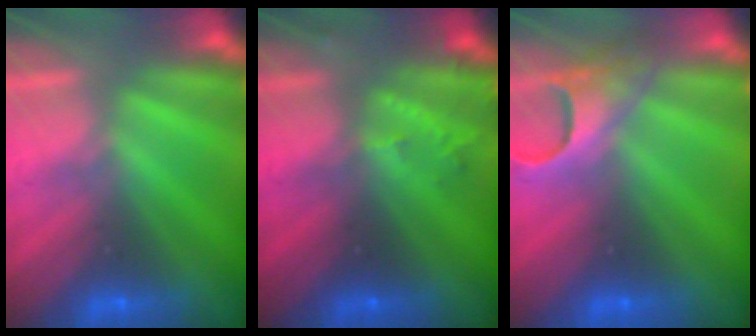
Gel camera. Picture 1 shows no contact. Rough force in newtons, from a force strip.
{"total": 2.8}
{"total": 4.0}